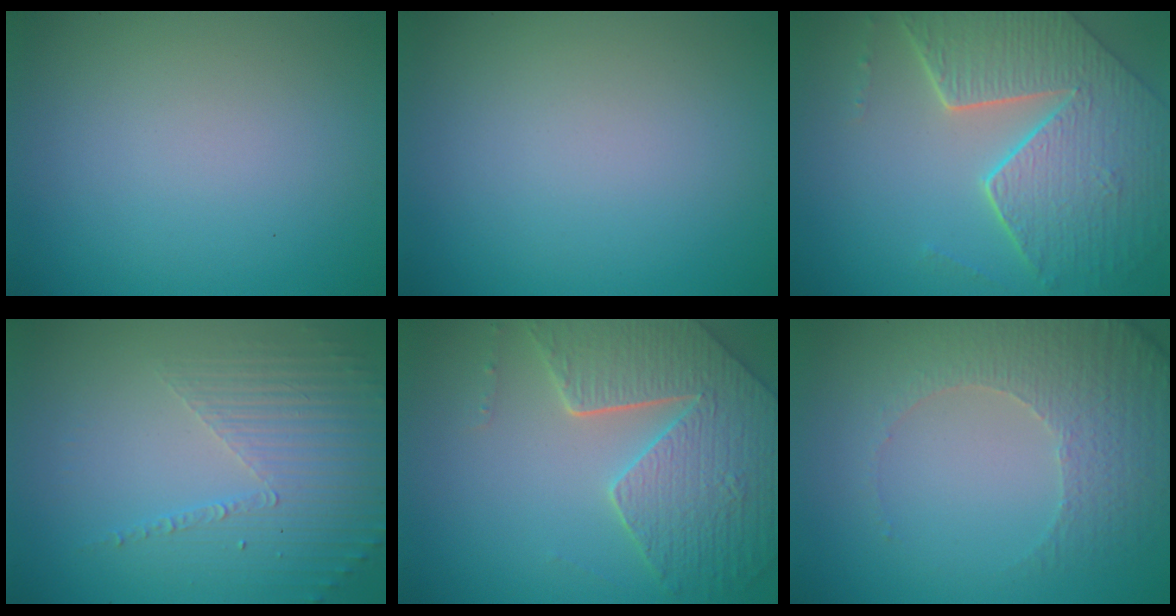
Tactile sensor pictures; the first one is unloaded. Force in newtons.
{"total": 0.0}
{"total": 8.2, "press": 5.8, "slide": 5.8}
{"total": 5.3, "press": 3.1, "slide": 4.2}
{"total": 7.5, "press": 5.6, "slide": 5.0}
{"total": 4.8, "press": 3.5, "slide": 3.3}